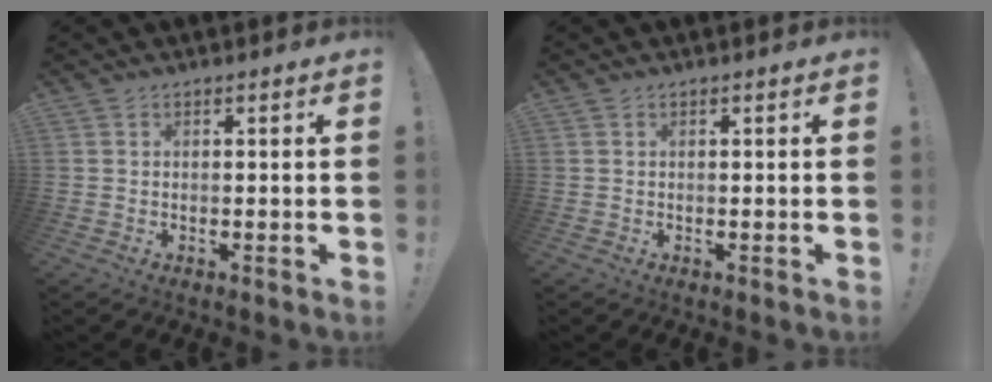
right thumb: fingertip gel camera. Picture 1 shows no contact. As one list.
[{"total": 0.0}]